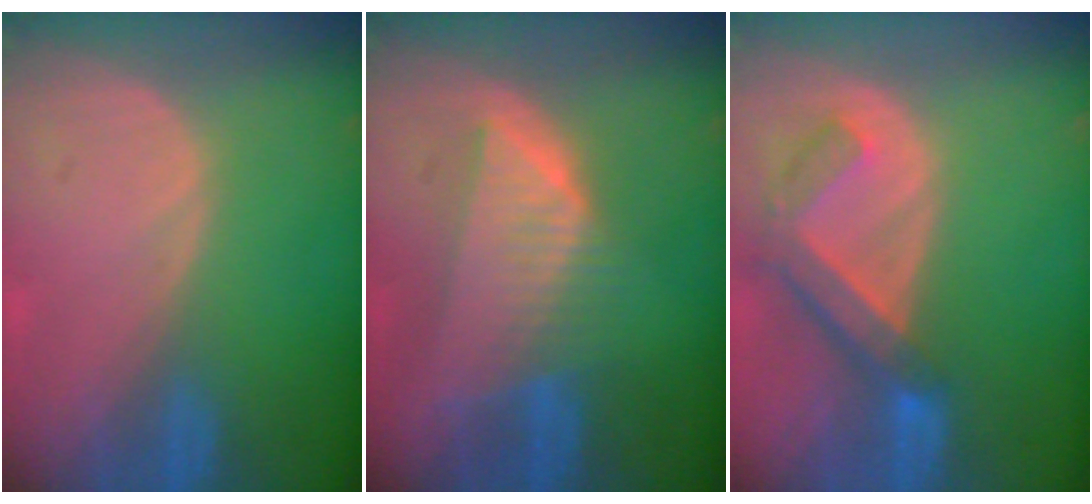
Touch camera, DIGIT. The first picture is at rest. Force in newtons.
{"total": 7.7, "press": 7.0, "slide": 3.1}
{"total": 7.1, "press": 6.2, "slide": 3.5}